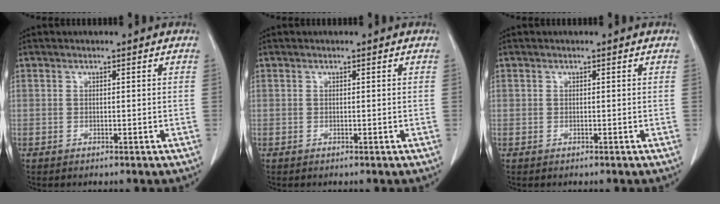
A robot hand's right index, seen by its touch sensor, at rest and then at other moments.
{"total": 0.0}
{"total": 0.0}